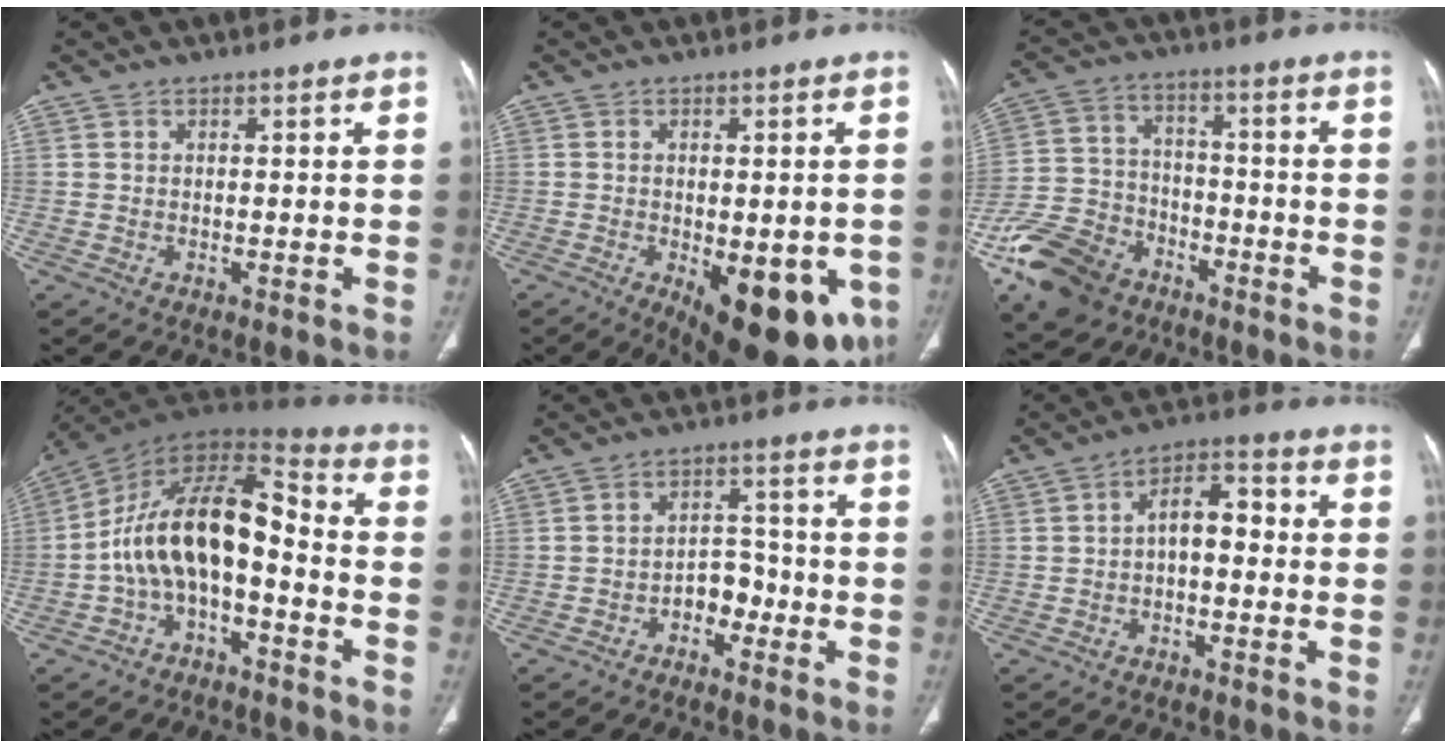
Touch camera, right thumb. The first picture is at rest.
{"total": 17.6, "force": [-6.1, 7.7, 14.6], "torque": [-0.141, -0.010, -0.064]}
{"total": 15.8, "force": [-9.1, 10.9, 6.8], "torque": [-0.123, 0.047, -0.165]}
{"total": 15.8, "force": [-3.3, 8.1, 13.2], "torque": [-0.213, 0.084, -0.064]}
{"total": 5.1, "force": [-2.5, 3.6, 2.6], "torque": [-0.013, 0.034, -0.047]}
{"total": 7.2, "force": [-0.5, 4.0, 5.9], "torque": [-0.079, 0.034, -0.018]}